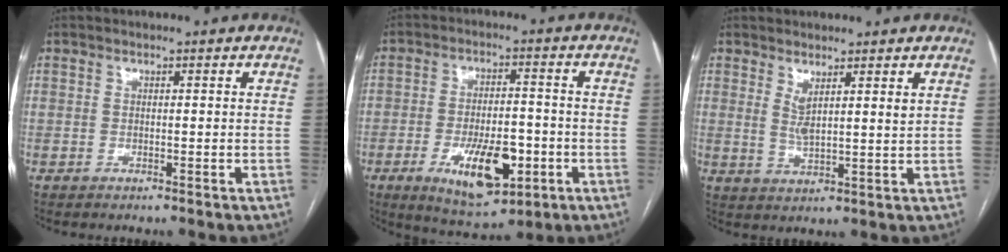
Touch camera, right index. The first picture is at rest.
{"total": 12.0, "force": [-4.3, 4.9, 10.1], "torque": [-0.171, -0.004, -0.058]}
{"total": 3.9, "force": [2.4, 0.6, 3.0], "torque": [-0.058, -0.010, 0.050]}